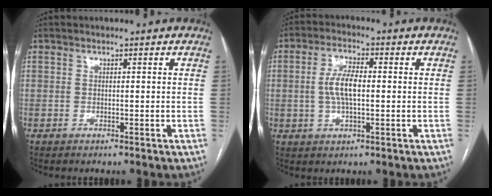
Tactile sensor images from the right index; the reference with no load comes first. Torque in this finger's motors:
{"motor_torque": [1.19, 0.10, 0.52, 0.12]}